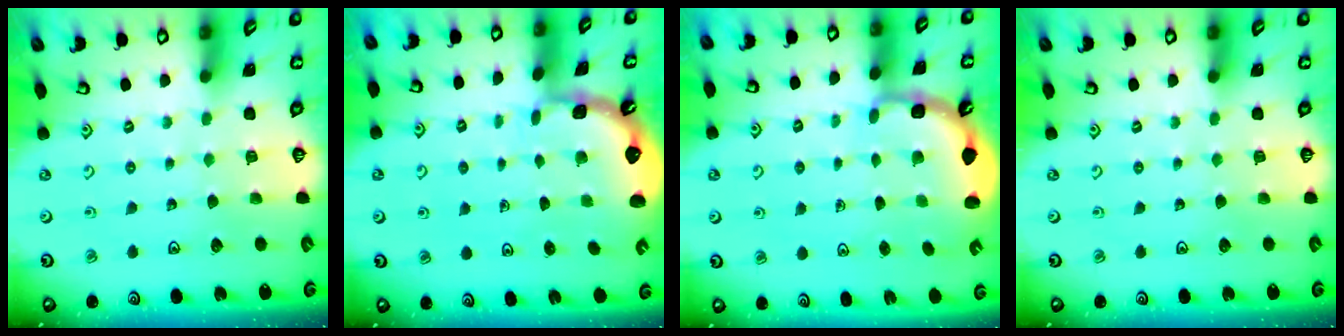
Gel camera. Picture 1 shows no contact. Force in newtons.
{"total": 1.2, "press": 1.2, "slide": 0.1}
{"total": 3.2, "press": 2.5, "slide": 1.9}
{"total": 0.0}